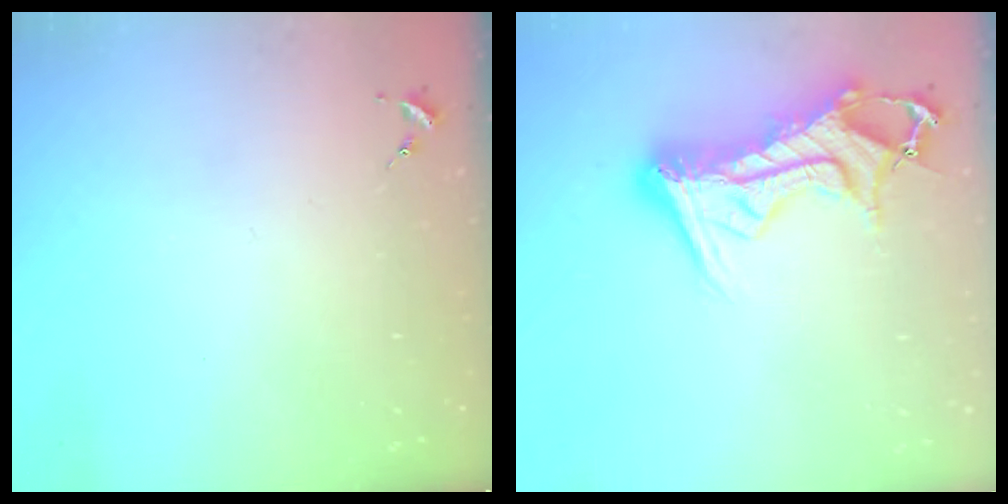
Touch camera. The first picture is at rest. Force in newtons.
{"total": 15.8, "press": 15.7, "slide": 1.6}